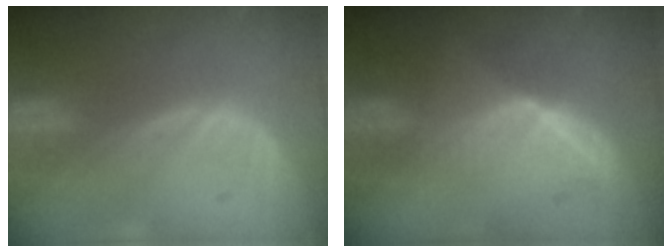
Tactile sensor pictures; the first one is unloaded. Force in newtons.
{"total": 6.5, "press": 5.9, "slide": 2.7}